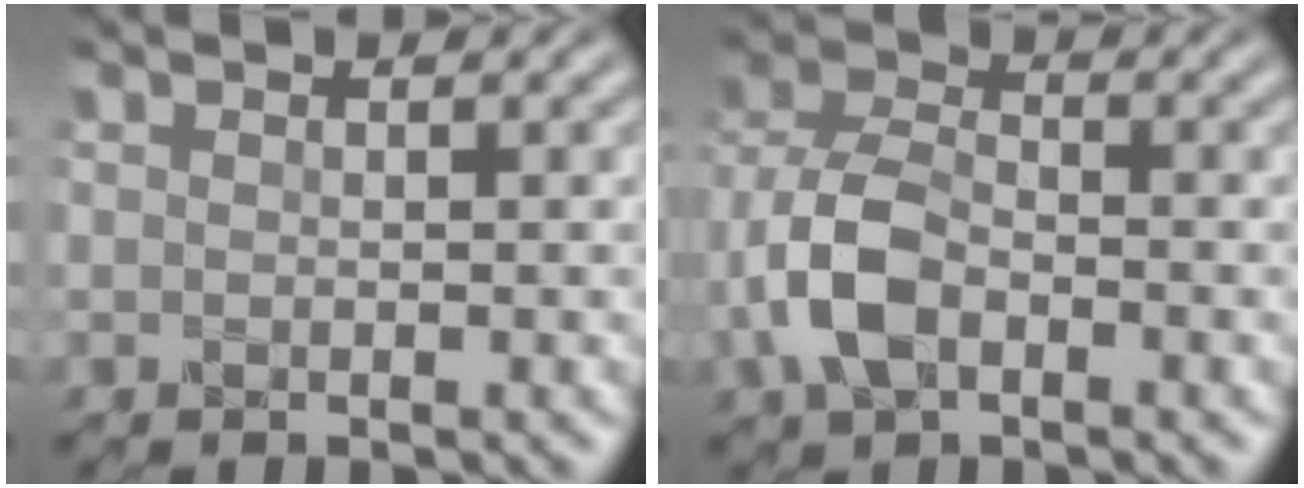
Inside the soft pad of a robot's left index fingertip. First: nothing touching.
{"total": 6.1, "force": [-2.3, 3.6, 4.3], "torque": [-0.105, 0.007, -0.056]}